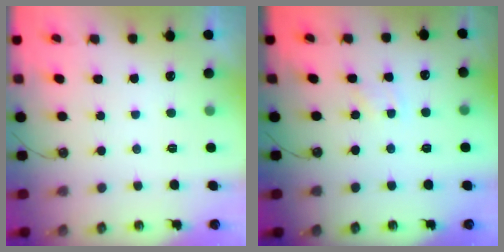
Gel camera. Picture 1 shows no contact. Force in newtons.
{"total": 1.5, "press": 1.4, "slide": 0.3}